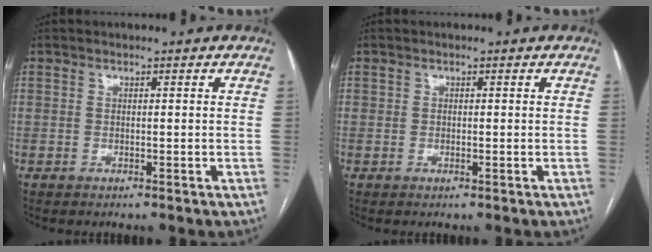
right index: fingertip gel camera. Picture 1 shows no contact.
{"total": 0.6, "force": [-0.1, 0.3, 0.5], "torque": [-0.009, -0.001, -0.002]}